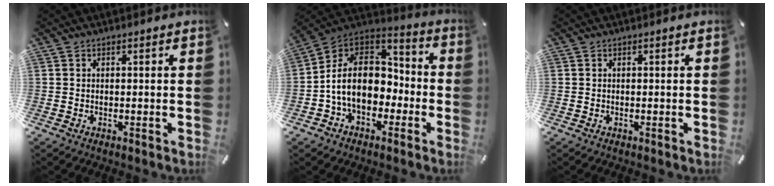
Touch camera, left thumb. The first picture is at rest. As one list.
[{"total": 15.5, "force": [-3.1, 11.9, 9.4], "torque": [-0.191, 0.017, -0.057]}, {"total": 0.0}]